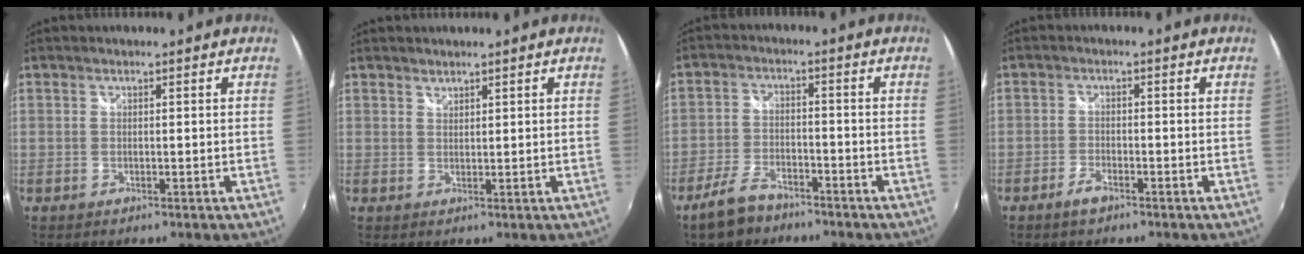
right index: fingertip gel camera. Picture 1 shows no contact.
{"total": 1.1, "force": [1.0, 0.4, 0.0], "torque": [0.002, 0.001, 0.019]}
{"total": 7.5, "force": [-5.6, 3.4, 3.5], "torque": [-0.092, 0.001, -0.101]}
{"total": 2.8, "force": [-2.1, 1.1, 1.5], "torque": [-0.042, -0.002, -0.044]}